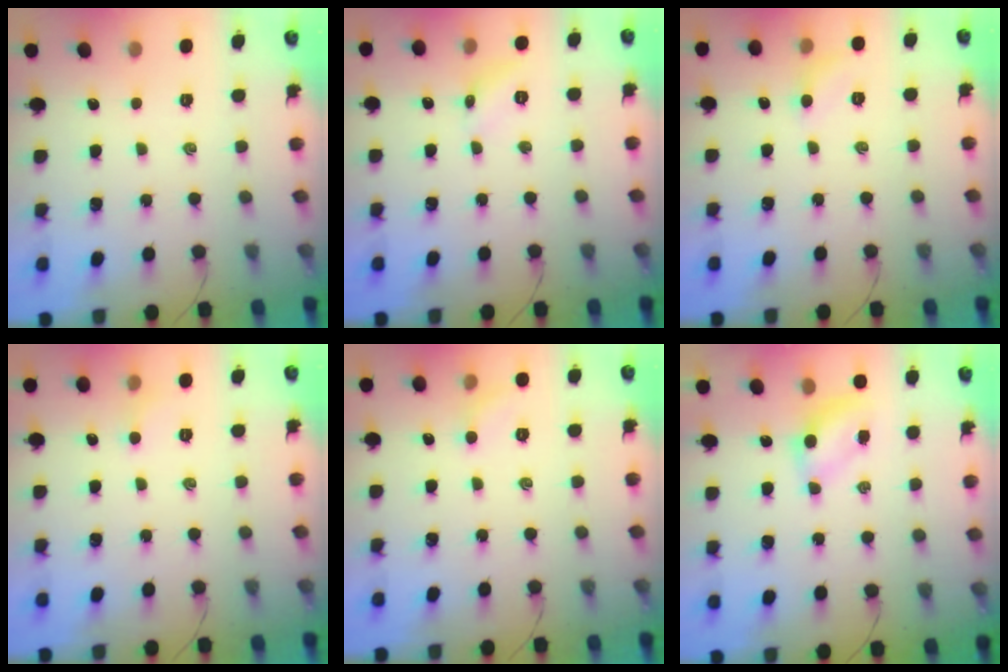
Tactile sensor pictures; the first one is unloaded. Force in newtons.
{"total": 6.7, "press": 6.5, "slide": 1.6}
{"total": 6.3, "press": 6.0, "slide": 1.7}
{"total": 4.1, "press": 3.9, "slide": 1.3}
{"total": 4.5, "press": 4.3, "slide": 1.5}
{"total": 4.4, "press": 4.4, "slide": 0.7}